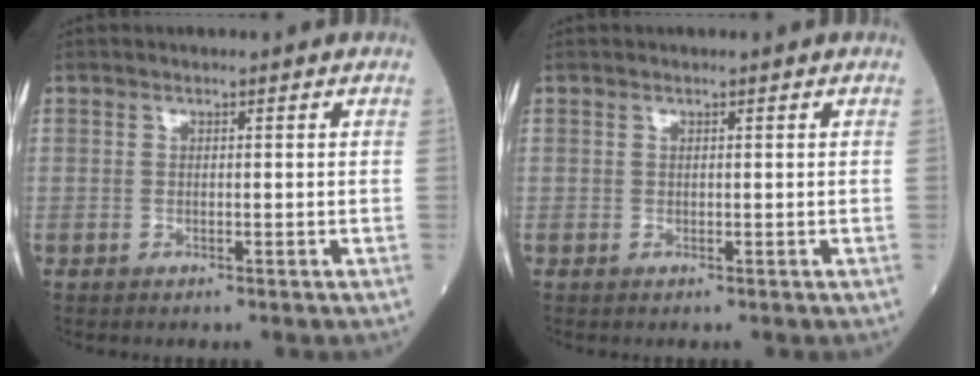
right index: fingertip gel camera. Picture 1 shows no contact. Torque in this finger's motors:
{"motor_torque": [0.02, 0.02, 0.00, -0.01]}